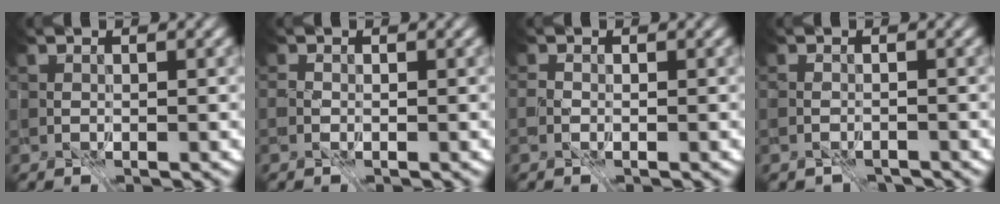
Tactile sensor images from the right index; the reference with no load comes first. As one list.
[{"total": 0.8, "force": [0.0, 0.7, 0.4], "torque": [0.005, 0.007, -0.019]}, {"total": 0.5, "force": [-0.4, 0.4, 0.1], "torque": [0.018, 0.002, -0.031]}, {"total": 2.8, "force": [-2.1, 1.8, 0.4], "torque": [-0.001, -0.013, -0.061]}]